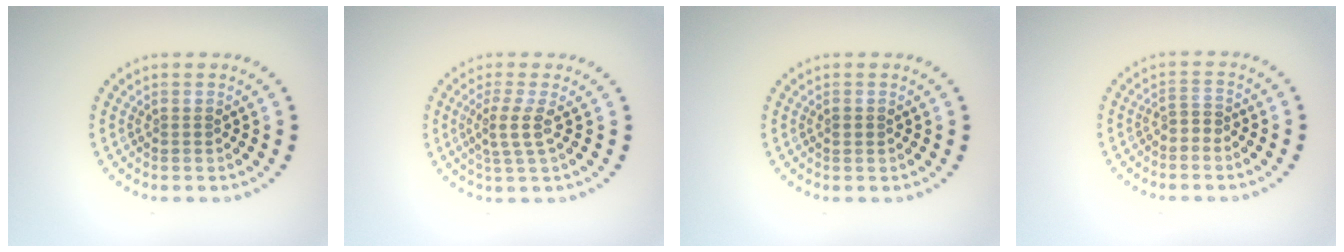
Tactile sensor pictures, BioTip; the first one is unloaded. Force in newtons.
{"total": 2.2, "press": 1.7, "slide": 1.4}
{"total": 0.8, "press": 0.8, "slide": 0.0}
{"total": 1.3, "press": 1.0, "slide": 0.8}